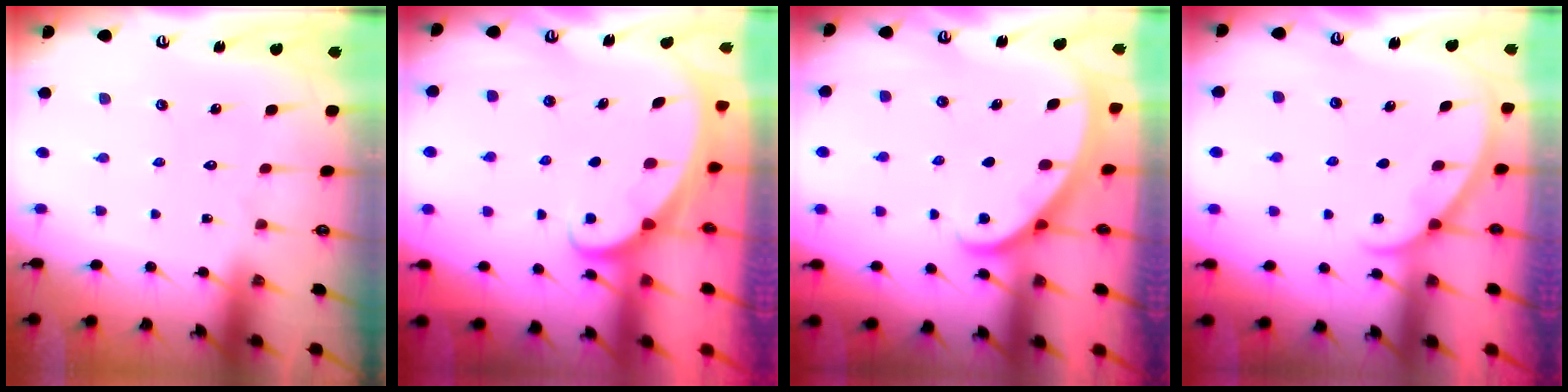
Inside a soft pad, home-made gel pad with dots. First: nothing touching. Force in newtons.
{"total": 2.4, "press": 2.4, "slide": 0.2}
{"total": 2.0, "press": 2.0, "slide": 0.2}
{"total": 2.6, "press": 2.6, "slide": 0.3}